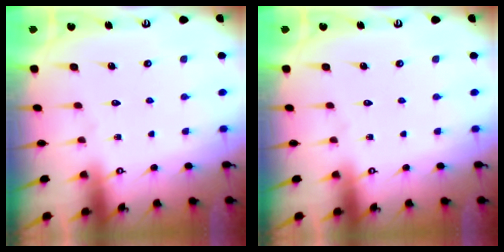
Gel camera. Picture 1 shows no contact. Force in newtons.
{"total": 0.0}